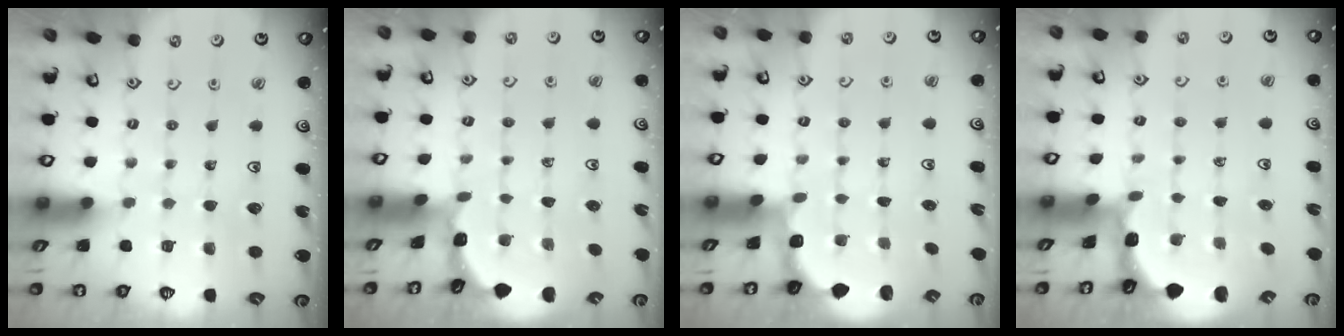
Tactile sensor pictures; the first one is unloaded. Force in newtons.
{"total": 1.0, "press": 1.0, "slide": 0.2}
{"total": 1.9, "press": 1.8, "slide": 0.7}
{"total": 1.4, "press": 1.4, "slide": 0.1}